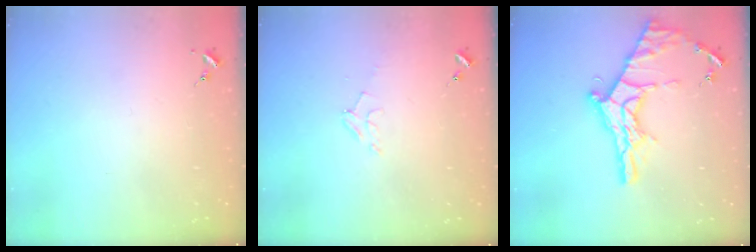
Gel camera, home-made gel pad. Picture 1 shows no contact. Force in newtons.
{"total": 5.2, "press": 5.1, "slide": 0.9}
{"total": 20.6, "press": 20.6, "slide": 1.6}